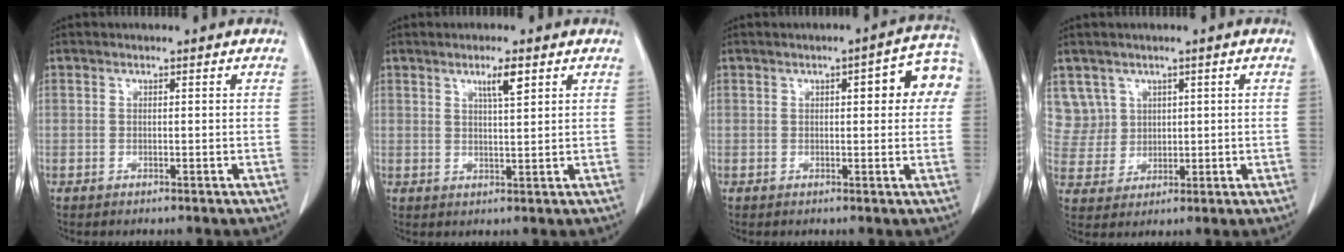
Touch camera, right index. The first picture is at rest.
{"total": 3.4, "force": [1.9, 0.2, 2.8], "torque": [-0.050, -0.002, 0.033]}
{"total": 7.8, "force": [2.0, 2.2, 7.2], "torque": [-0.083, 0.024, 0.017]}
{"total": 6.2, "force": [3.2, 5.4, -0.3], "torque": [0.010, 0.012, 0.074]}